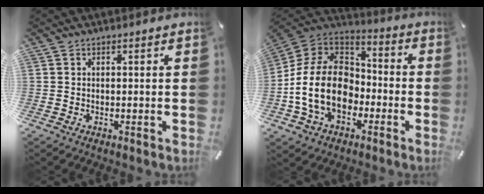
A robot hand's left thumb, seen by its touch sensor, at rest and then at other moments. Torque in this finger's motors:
{"motor_torque": [0.92, 3.15, 1.64, 1.13, 0.83]}